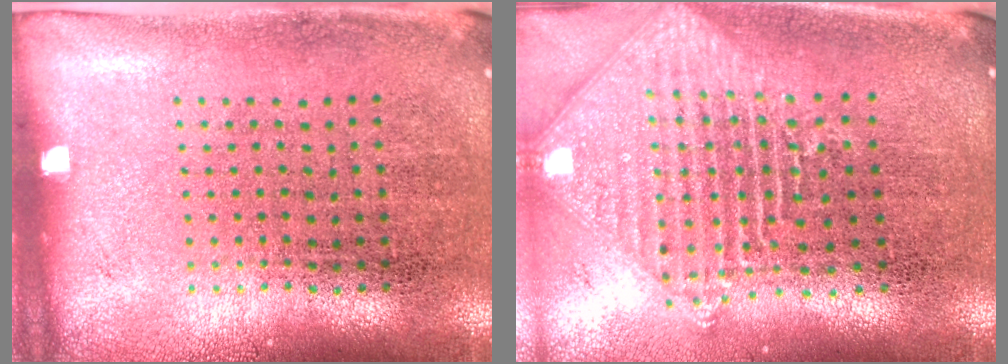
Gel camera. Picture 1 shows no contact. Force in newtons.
{"total": 2.3, "press": 1.8, "slide": 1.4}